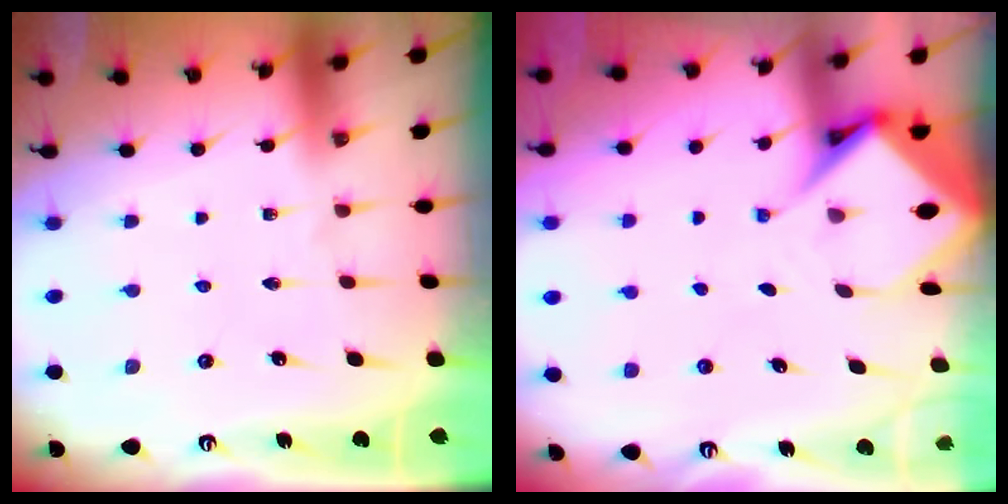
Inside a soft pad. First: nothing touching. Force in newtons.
{"total": 7.7, "press": 7.6, "slide": 0.6}